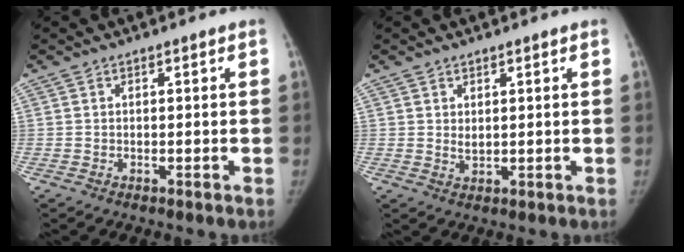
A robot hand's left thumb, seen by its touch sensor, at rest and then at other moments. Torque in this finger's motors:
{"motor_torque": [0.00, -0.01, 0.07, -0.04, 0.00]}